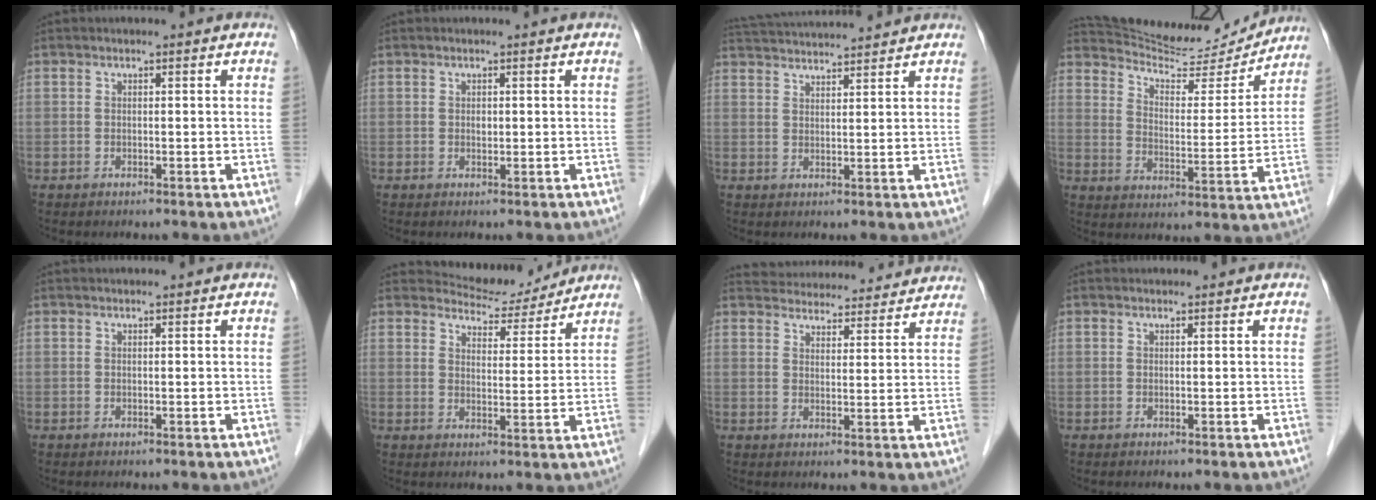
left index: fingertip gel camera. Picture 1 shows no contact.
{"total": 0.5, "force": [0.0, 0.4, 0.3], "torque": [-0.005, -0.002, -0.002]}
{"total": 10.4, "force": [9.9, -0.1, 3.0], "torque": [-0.063, 0.029, 0.152]}
{"total": 15.5, "force": [15.1, 2.4, 2.5], "torque": [-0.040, -0.021, 0.217]}
{"total": 1.3, "force": [1.3, 0.1, 0.3], "torque": [-0.006, 0.018, 0.020]}
{"total": 7.1, "force": [6.9, 1.4, -0.2], "torque": [-0.003, -0.002, 0.096]}
{"total": 18.4, "force": [17.6, 3.8, 3.8], "torque": [-0.052, 0.020, 0.224]}
{"total": 1.4, "force": [1.4, 0.3, 0.0], "torque": [-0.009, 0.014, 0.019]}